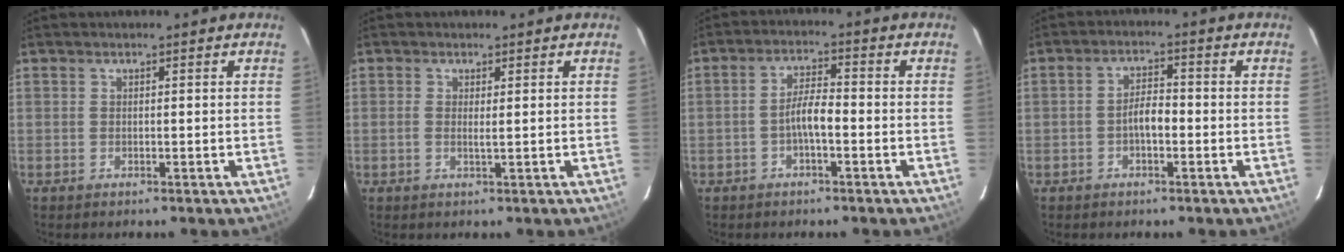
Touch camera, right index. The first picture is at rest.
{"total": 1.2, "force": [0.1, 0.1, 1.2], "torque": [-0.025, -0.002, -0.001]}
{"total": 4.1, "force": [-1.7, 0.9, 3.7], "torque": [-0.074, 0.010, -0.031]}
{"total": 3.5, "force": [-1.3, 1.4, 3.0], "torque": [-0.057, 0.009, -0.021]}